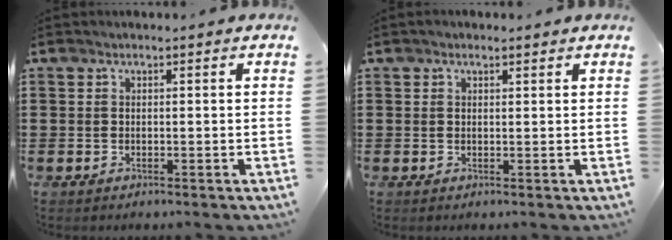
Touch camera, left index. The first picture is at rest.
{"total": 0.8, "force": [0.5, 0.4, 0.5], "torque": [-0.010, 0.004, 0.009]}